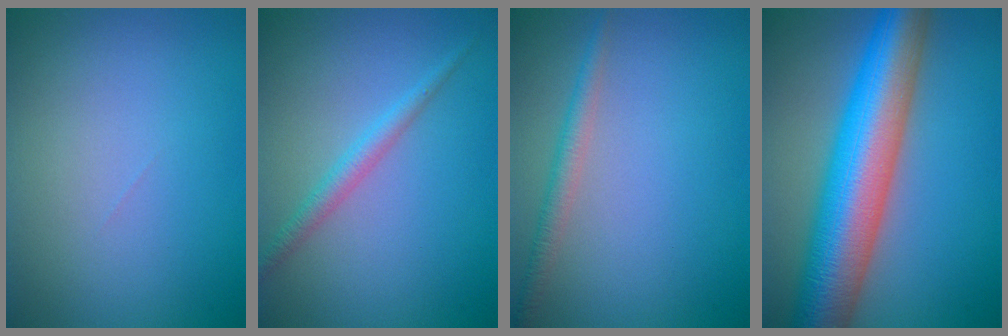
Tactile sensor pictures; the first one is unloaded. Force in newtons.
{"total": 1.9, "press": 1.9, "slide": 0.1}
{"total": 1.9, "press": 1.9, "slide": 0.0}
{"total": 12.3, "press": 12.3, "slide": 0.1}